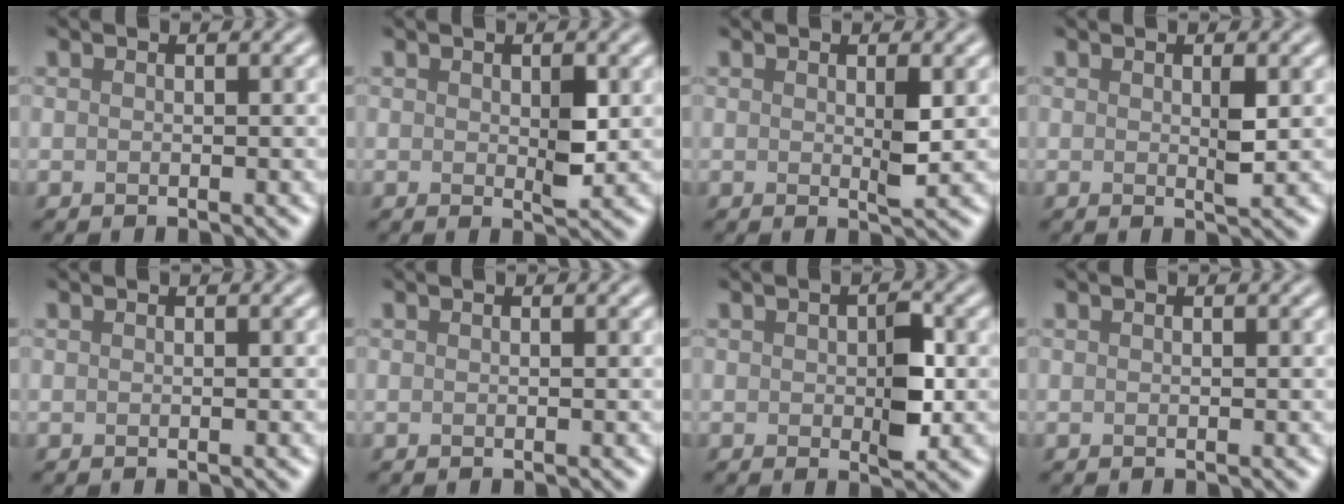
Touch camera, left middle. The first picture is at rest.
{"total": 2.2, "force": [0.1, 1.0, 1.9], "torque": [-0.032, -0.007, 0.007]}
{"total": 1.6, "force": [0.3, 0.3, 1.6], "torque": [-0.028, -0.004, 0.004]}
{"total": 1.4, "force": [0.2, 0.2, 1.3], "torque": [-0.024, -0.003, 0.003]}
{"total": 0.0}
{"total": 0.0}
{"total": 3.5, "force": [-0.1, 1.7, 3.0], "torque": [-0.046, -0.003, 0.000]}
{"total": 0.0}